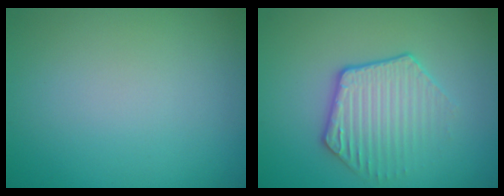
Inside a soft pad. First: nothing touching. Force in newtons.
{"total": 3.6, "press": 3.2, "slide": 1.7}